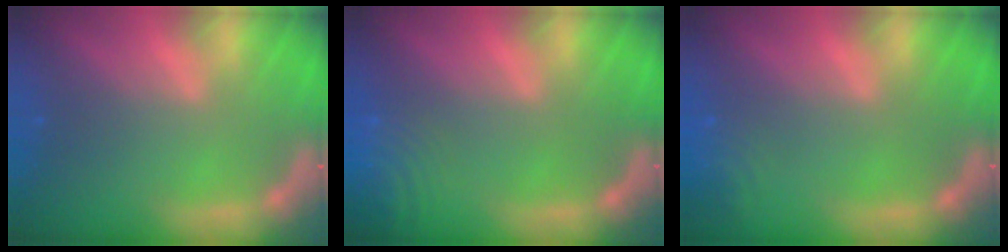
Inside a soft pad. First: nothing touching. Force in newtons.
{"total": 7.5}
{"total": 3.0}